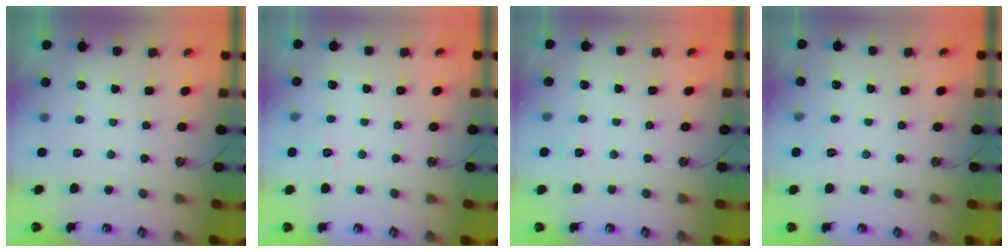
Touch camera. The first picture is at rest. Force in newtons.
{"total": 6.5, "press": 6.4, "slide": 0.6}
{"total": 4.4, "press": 4.3, "slide": 0.4}
{"total": 5.3, "press": 5.3, "slide": 0.6}